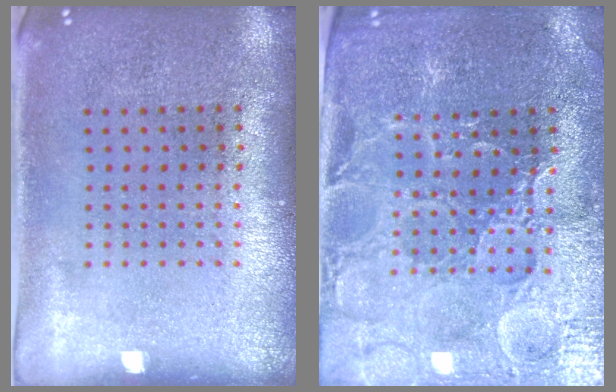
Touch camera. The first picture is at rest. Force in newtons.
{"total": 3.4, "press": 3.3, "slide": 0.7}